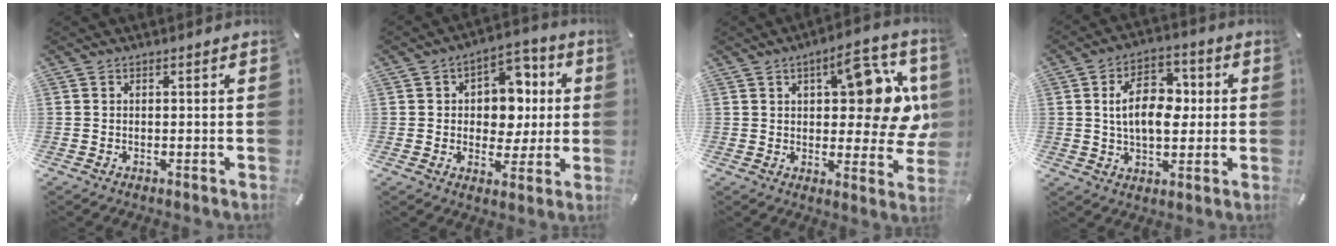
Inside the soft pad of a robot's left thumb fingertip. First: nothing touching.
{"total": 10.4, "force": [1.0, 8.9, 5.4], "torque": [-0.062, -0.003, 0.018]}
{"total": 17.0, "force": [4.4, 7.3, 14.6], "torque": [-0.177, -0.022, 0.067]}
{"total": 12.3, "force": [1.0, 8.3, 9.0], "torque": [-0.146, 0.005, 0.014]}